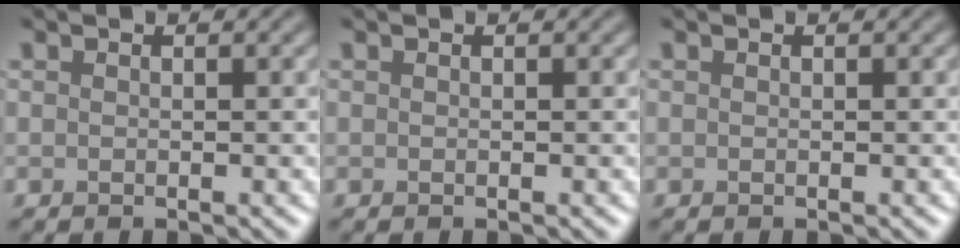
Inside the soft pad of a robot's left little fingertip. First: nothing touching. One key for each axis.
{"total": 0.0}
{"total": 0.0}